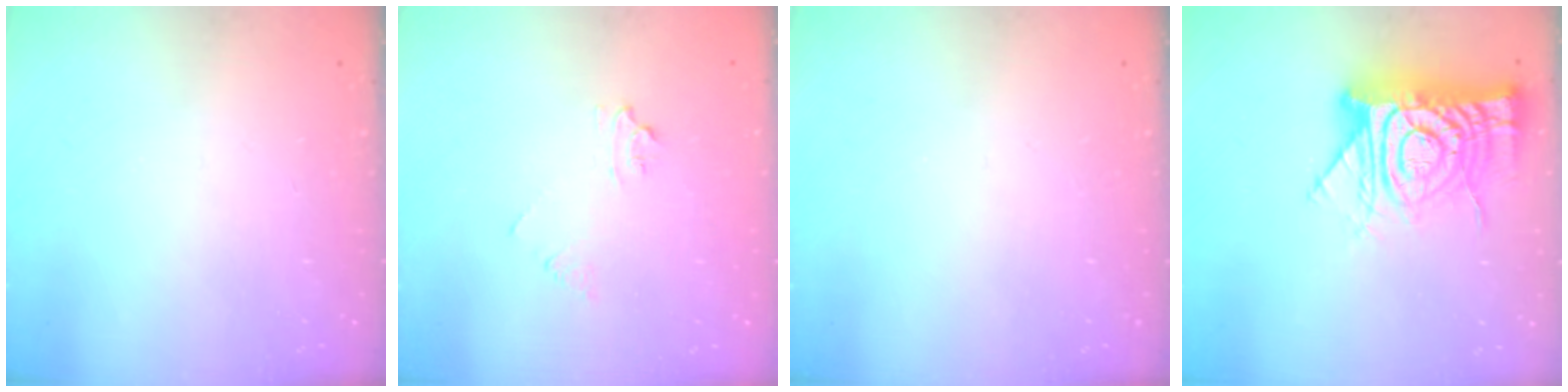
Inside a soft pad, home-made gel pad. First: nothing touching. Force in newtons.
{"total": 5.0, "press": 4.9, "slide": 0.6}
{"total": 0.0}
{"total": 18.4, "press": 18.3, "slide": 1.8}